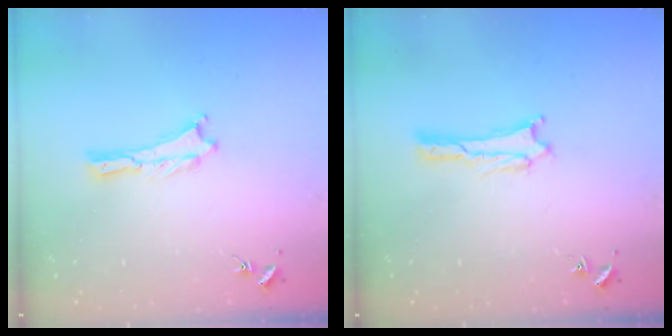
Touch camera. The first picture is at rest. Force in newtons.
{"total": 1.9, "press": 1.9, "slide": 0.1}